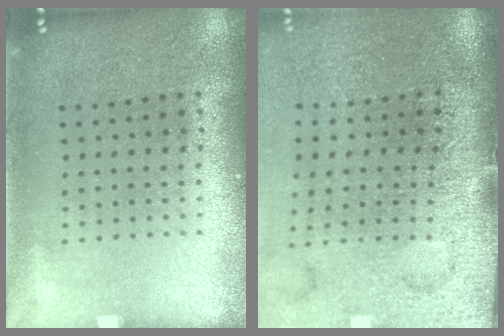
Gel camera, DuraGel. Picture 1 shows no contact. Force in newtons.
{"total": 4.5, "press": 3.5, "slide": 2.9}